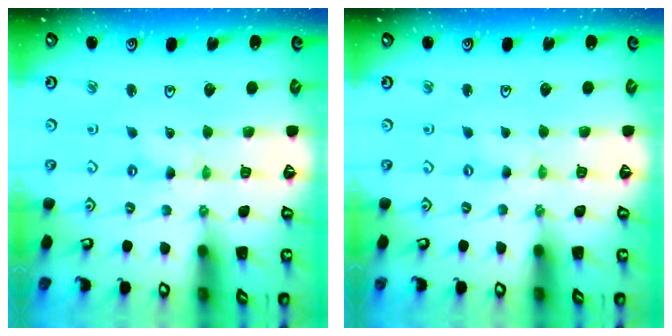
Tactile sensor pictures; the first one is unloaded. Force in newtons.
{"total": 1.1, "press": 1.1, "slide": 0.2}